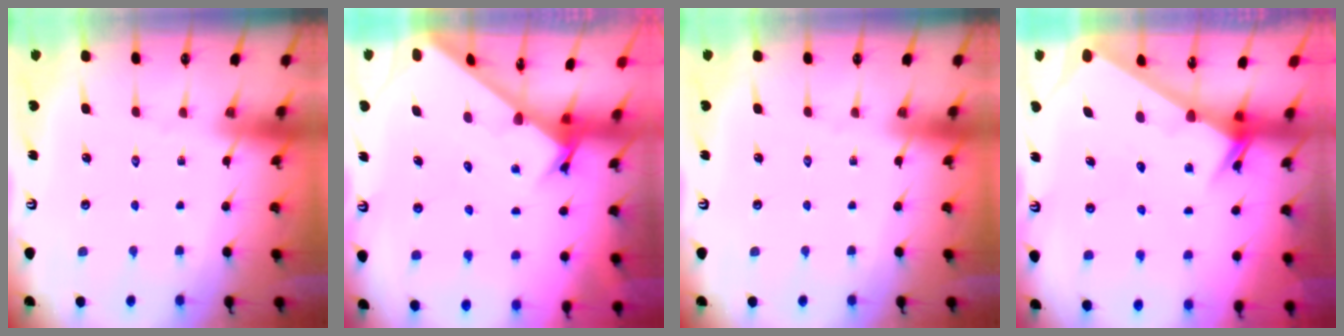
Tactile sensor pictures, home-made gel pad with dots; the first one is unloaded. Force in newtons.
{"total": 2.7, "press": 2.7, "slide": 0.3}
{"total": 0.0}
{"total": 2.6, "press": 2.6, "slide": 0.0}